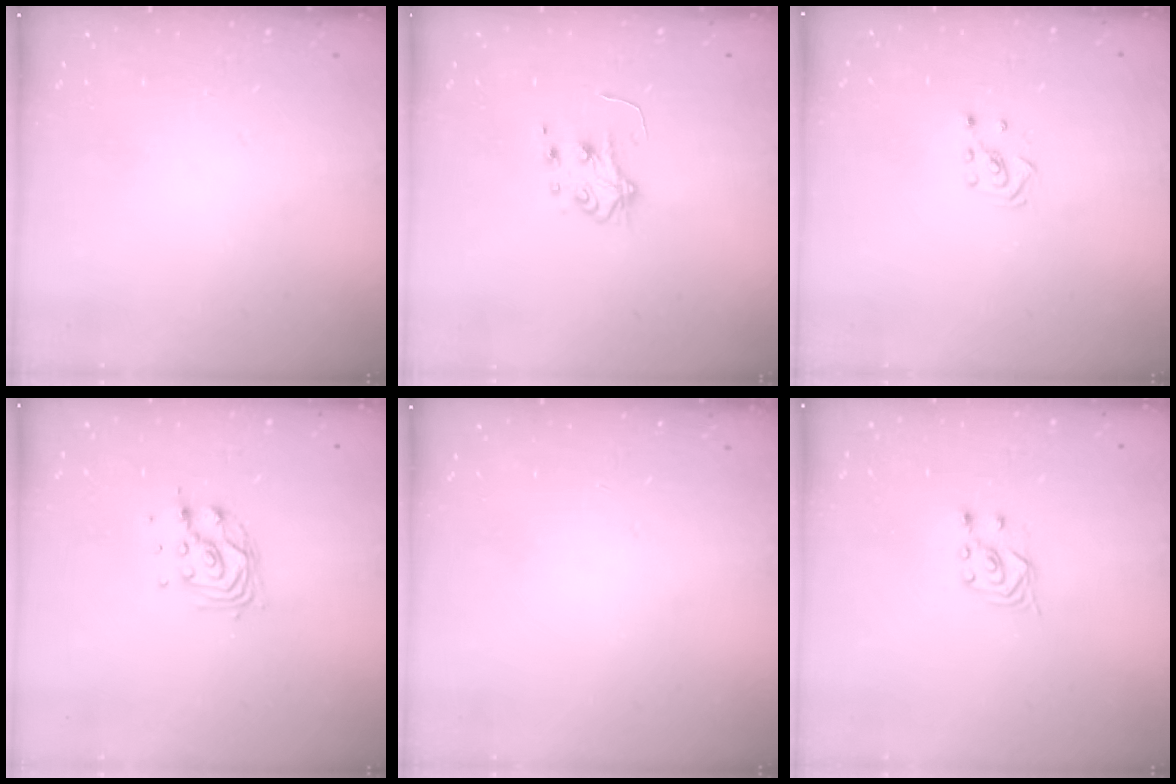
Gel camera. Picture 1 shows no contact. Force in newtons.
{"total": 4.9, "press": 4.8, "slide": 0.5}
{"total": 2.1, "press": 1.9, "slide": 0.8}
{"total": 9.3, "press": 9.2, "slide": 1.3}
{"total": 0.0}
{"total": 2.9, "press": 2.5, "slide": 1.4}